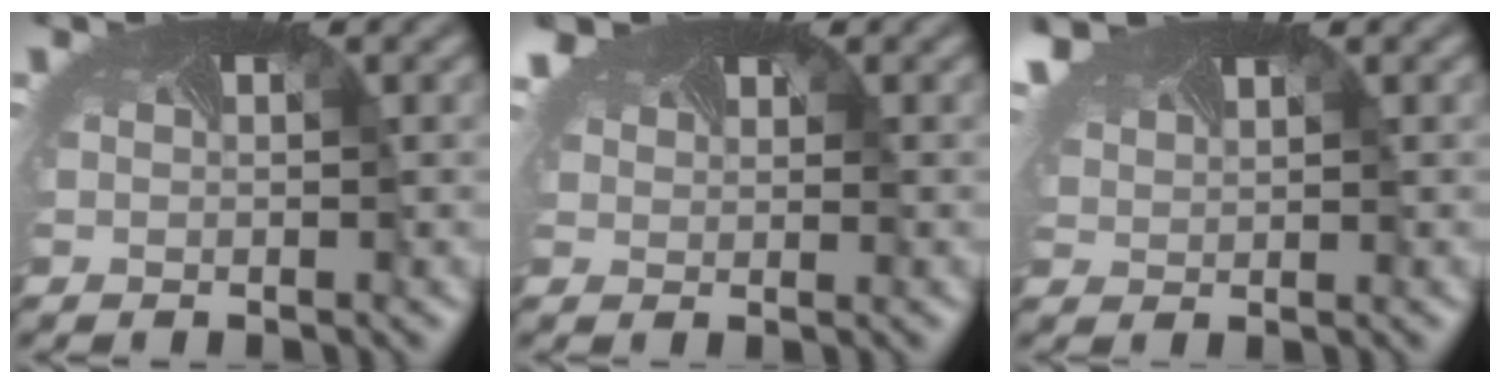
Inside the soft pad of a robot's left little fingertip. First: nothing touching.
{"total": 2.1, "force": [2.0, 0.5, -0.2], "torque": [-0.024, -0.006, 0.033]}
{"total": 3.4, "force": [2.6, 1.4, 1.8], "torque": [-0.066, 0.000, 0.054]}